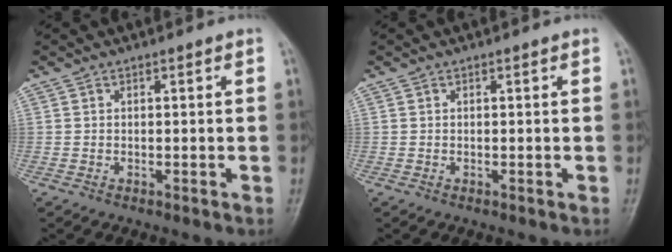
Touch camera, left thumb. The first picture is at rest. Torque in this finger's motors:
{"motor_torque": [0.00, 0.00, -0.08, -0.08, 0.00]}